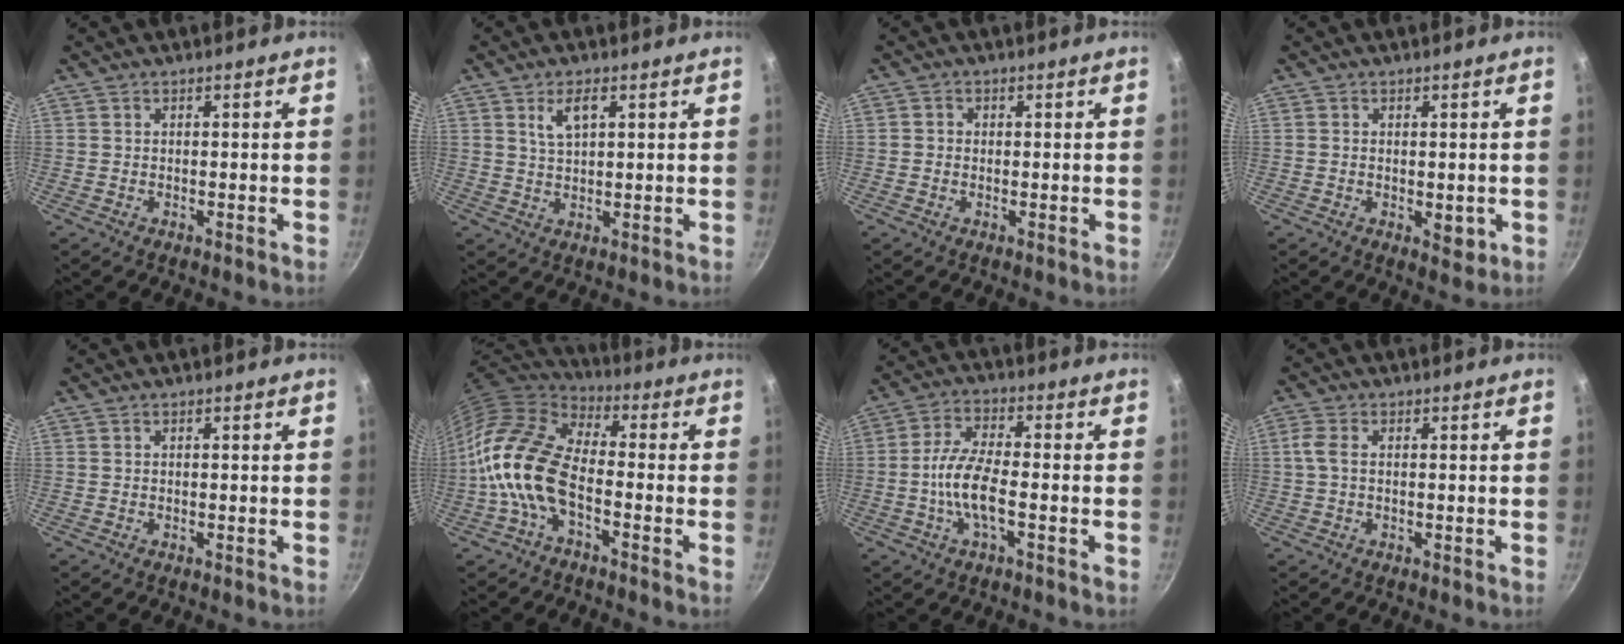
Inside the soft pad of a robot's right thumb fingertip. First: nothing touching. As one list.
[{"total": 4.5, "force": [1.9, 2.1, 3.5], "torque": [-0.058, -0.003, 0.038]}, {"total": 1.3, "force": [-0.1, 1.3, 0.5], "torque": [-0.005, 0.003, -0.005]}, {"total": 3.2, "force": [-0.4, 1.8, 2.6], "torque": [-0.037, -0.009, -0.005]}, {"total": 0.0}, {"total": 14.4, "force": [-4.2, 7.7, 11.4], "torque": [-0.208, 0.039, -0.101]}, {"total": 8.6, "force": [-2.1, 2.8, 7.9], "torque": [-0.158, 0.021, -0.051]}, {"total": 3.0, "force": [0.3, 1.7, 2.4], "torque": [-0.061, 0.007, 0.002]}]